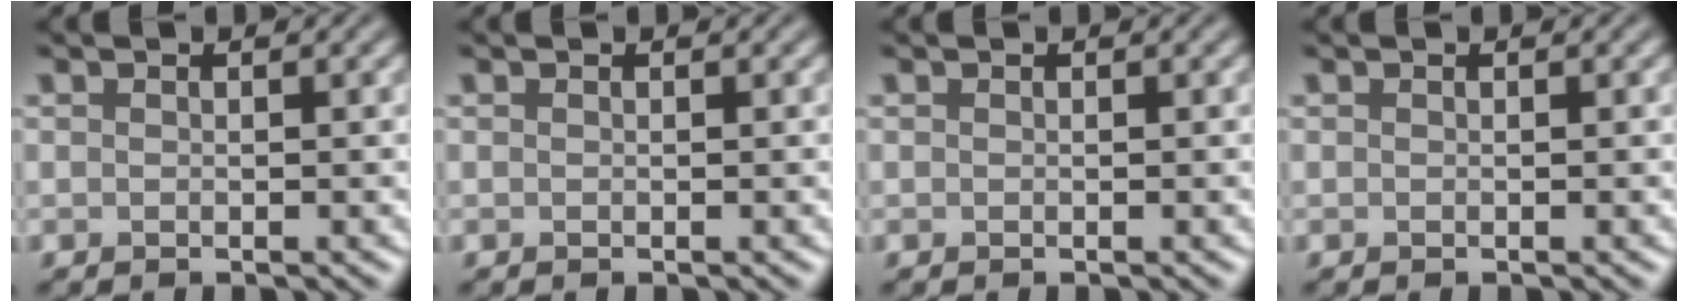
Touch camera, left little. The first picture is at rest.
{"total": 0.0}
{"total": 0.0}
{"total": 0.0}